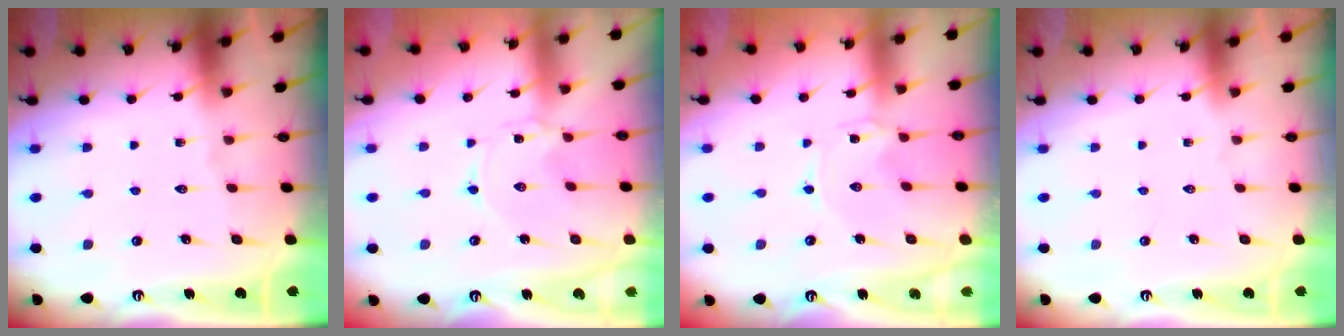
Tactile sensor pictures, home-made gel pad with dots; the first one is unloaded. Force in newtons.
{"total": 0.0}
{"total": 0.0}
{"total": 0.0}